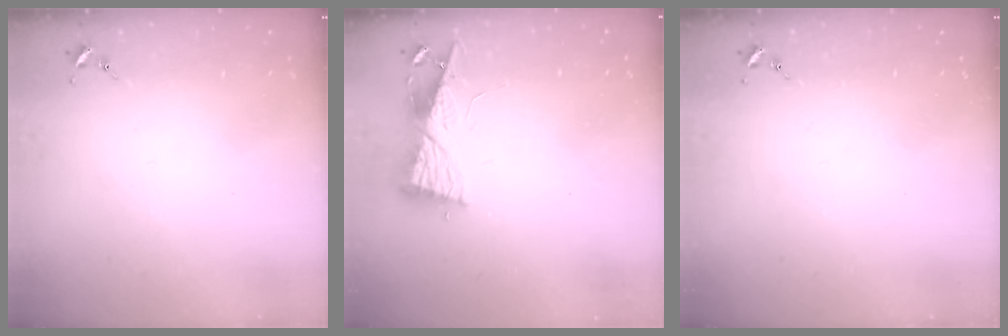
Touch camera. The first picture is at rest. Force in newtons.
{"total": 8.5, "press": 8.5, "slide": 0.8}
{"total": 0.0}